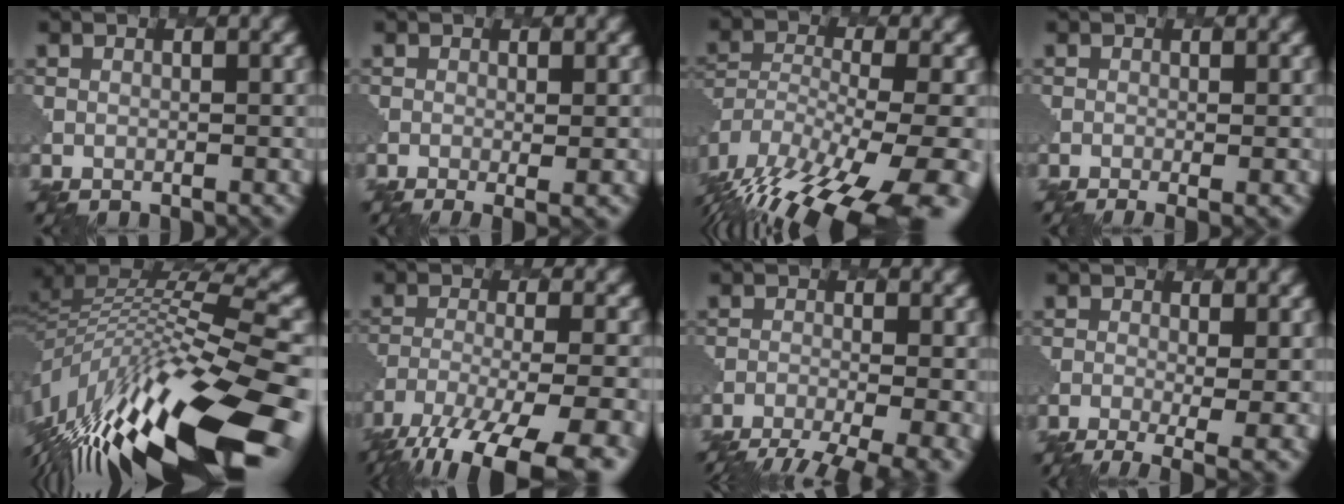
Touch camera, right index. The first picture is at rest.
{"total": 3.4, "force": [-0.6, 1.2, 3.1], "torque": [-0.035, 0.002, 0.001]}
{"total": 18.4, "force": [-13.5, 6.6, 10.5], "torque": [-0.204, -0.022, -0.192]}
{"total": 2.6, "force": [-1.1, 0.8, 2.2], "torque": [-0.034, 0.007, -0.011]}
{"total": 15.5, "force": [-7.2, 4.5, 13.0], "torque": [-0.264, 0.008, -0.125]}
{"total": 14.3, "force": [-10.8, 4.4, 8.2], "torque": [-0.163, -0.046, -0.151]}
{"total": 10.2, "force": [-8.2, 2.7, 5.5], "torque": [-0.090, -0.026, -0.101]}
{"total": 5.6, "force": [-1.9, 2.1, 4.9], "torque": [-0.074, -0.009, -0.020]}